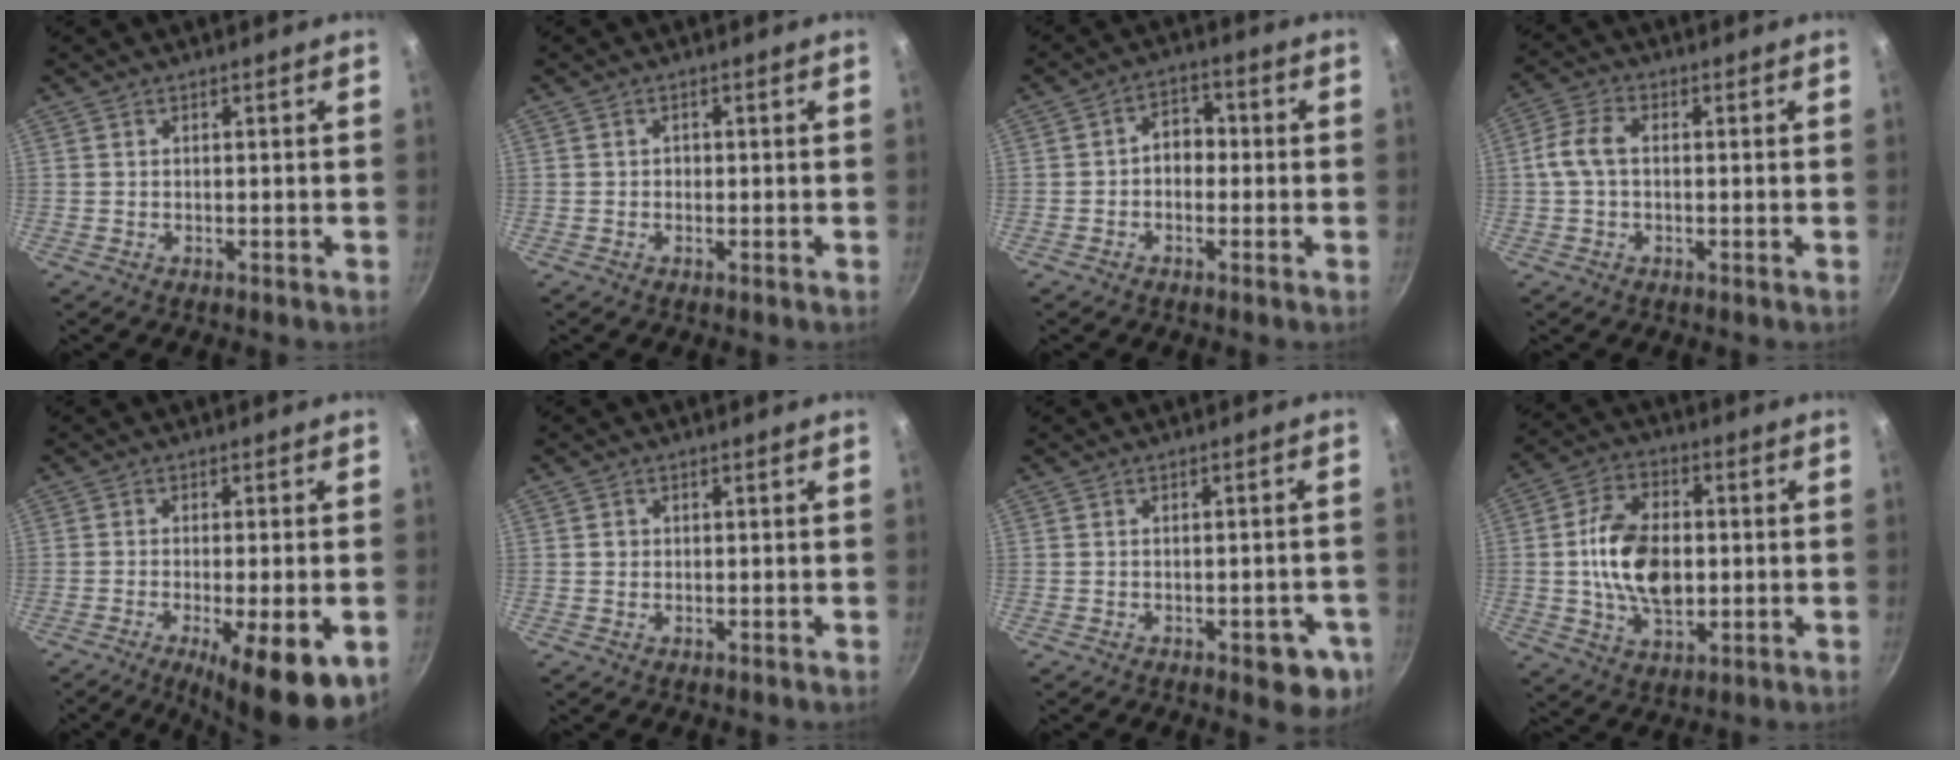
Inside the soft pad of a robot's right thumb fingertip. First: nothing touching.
{"total": 0.8, "force": [-0.1, 0.7, 0.3], "torque": [0.001, 0.003, -0.005]}
{"total": 5.1, "force": [-0.5, 3.8, 3.4], "torque": [-0.025, 0.022, -0.021]}
{"total": 5.8, "force": [0.1, 3.6, 4.5], "torque": [-0.099, 0.018, -0.004]}
{"total": 14.4, "force": [-6.0, 4.0, 12.4], "torque": [-0.149, -0.010, -0.078]}
{"total": 1.0, "force": [0.1, 0.9, 0.3], "torque": [0.000, 0.002, 0.001]}
{"total": 5.9, "force": [-2.8, 2.6, 4.5], "torque": [-0.035, 0.014, -0.029]}
{"total": 14.7, "force": [-0.1, 9.1, 11.5], "torque": [-0.190, 0.009, 0.000]}